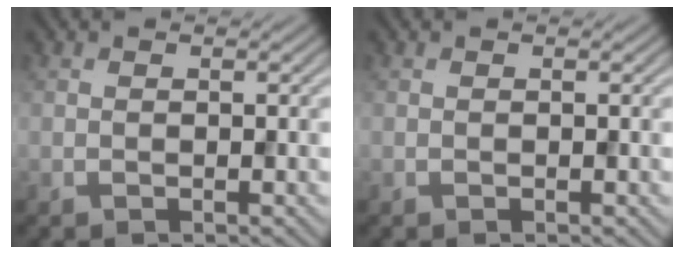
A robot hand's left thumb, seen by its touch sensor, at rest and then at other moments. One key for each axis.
{"total": 0.0}